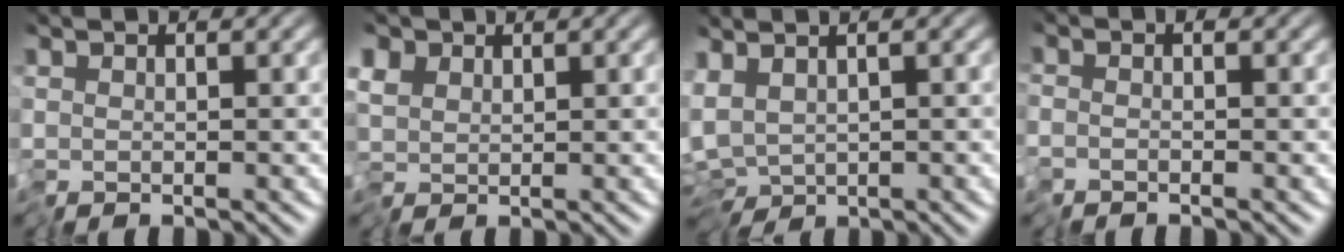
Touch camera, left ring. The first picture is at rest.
{"total": 1.3, "force": [0.2, 1.1, 0.6], "torque": [-0.010, 0.003, -0.002]}
{"total": 4.9, "force": [-1.2, 2.6, 4.0], "torque": [-0.062, -0.016, -0.008]}
{"total": 0.7, "force": [-0.6, -0.2, 0.1], "torque": [0.007, 0.000, -0.014]}